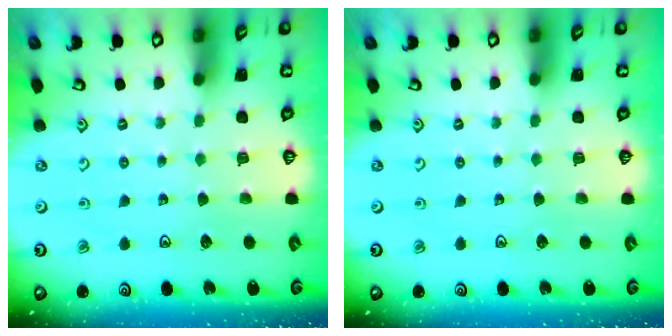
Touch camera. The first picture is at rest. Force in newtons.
{"total": 0.0}